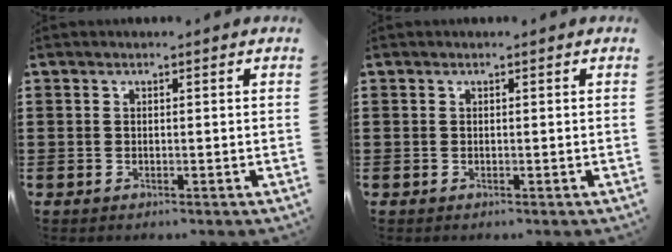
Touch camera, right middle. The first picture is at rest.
{"total": 0.0}